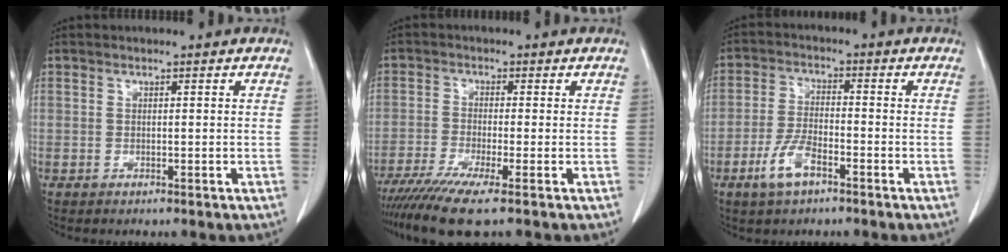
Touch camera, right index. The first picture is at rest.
{"total": 7.9, "force": [-5.6, -0.4, 5.6], "torque": [-0.096, -0.022, -0.097]}
{"total": 6.1, "force": [-3.4, 2.2, 4.5], "torque": [-0.098, -0.003, -0.066]}